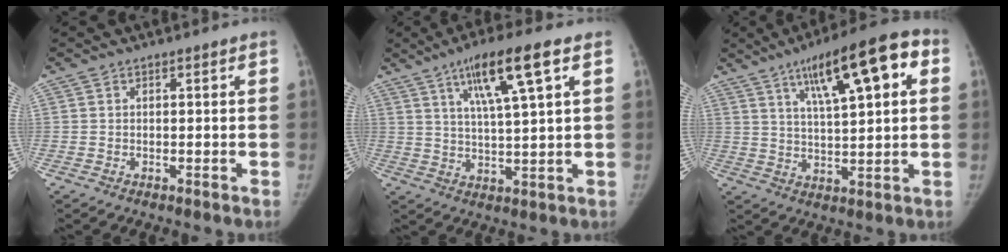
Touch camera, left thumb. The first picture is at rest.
{"total": 11.5, "force": [5.4, 1.2, 10.0], "torque": [-0.178, -0.014, 0.095]}
{"total": 16.6, "force": [6.7, 4.4, 14.5], "torque": [-0.202, 0.003, 0.101]}